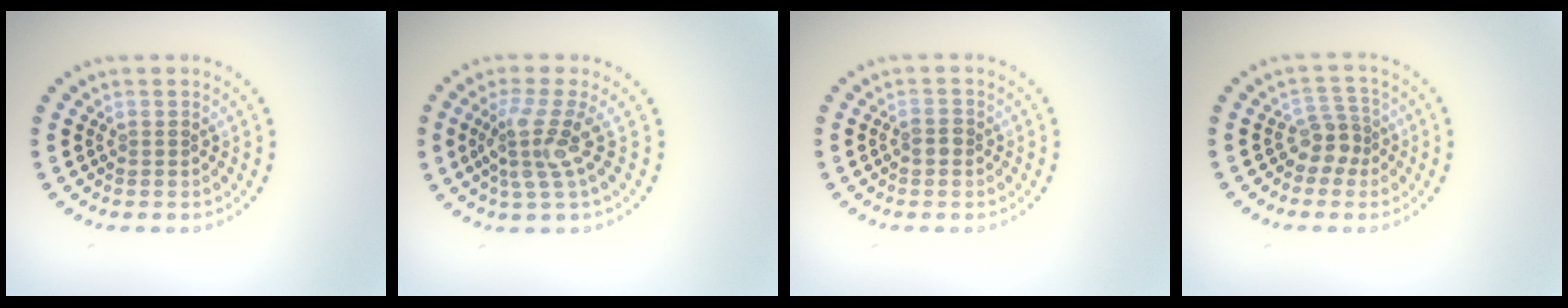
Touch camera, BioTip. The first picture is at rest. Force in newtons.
{"total": 3.5, "press": 2.5, "slide": 2.4}
{"total": 1.2, "press": 1.1, "slide": 0.2}
{"total": 2.5, "press": 1.9, "slide": 1.6}